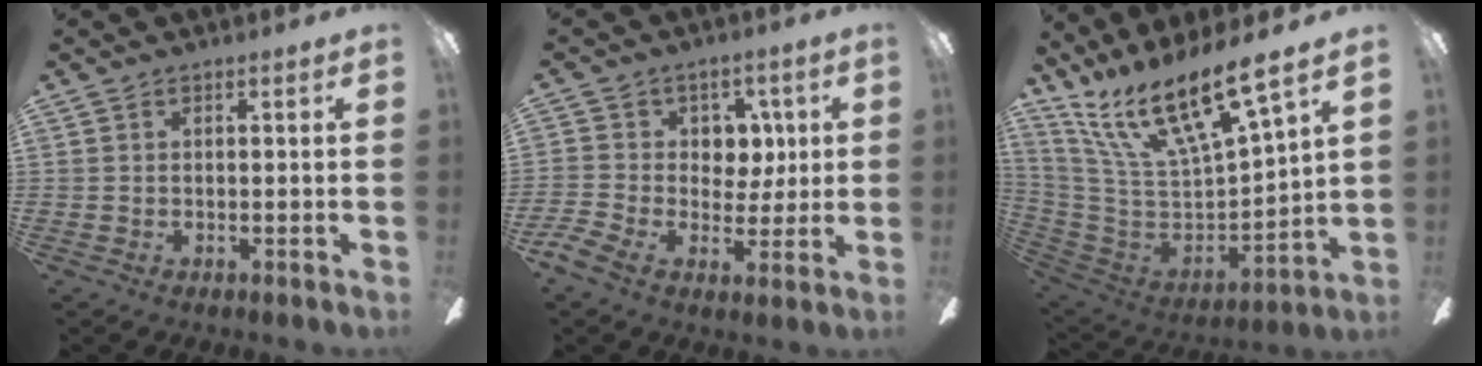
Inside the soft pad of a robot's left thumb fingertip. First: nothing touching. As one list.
[{"total": 8.5, "force": [0.6, 7.3, 4.2], "torque": [-0.077, 0.007, 0.015]}, {"total": 19.8, "force": [14.3, 5.2, 12.8], "torque": [-0.241, -0.096, 0.244]}]